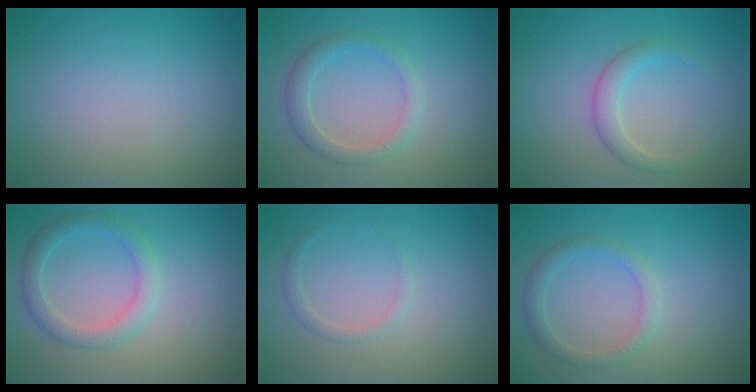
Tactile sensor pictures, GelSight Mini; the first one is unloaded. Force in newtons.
{"total": 2.2, "press": 2.2, "slide": 0.0}
{"total": 2.0, "press": 2.0, "slide": 0.1}
{"total": 2.5, "press": 2.5, "slide": 0.0}
{"total": 0.9, "press": 0.9, "slide": 0.1}
{"total": 1.8, "press": 1.8, "slide": 0.1}